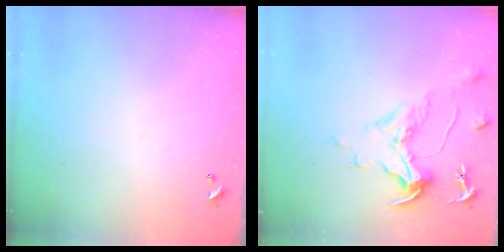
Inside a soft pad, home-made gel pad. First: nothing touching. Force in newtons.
{"total": 2.0, "press": 1.5, "slide": 1.3}